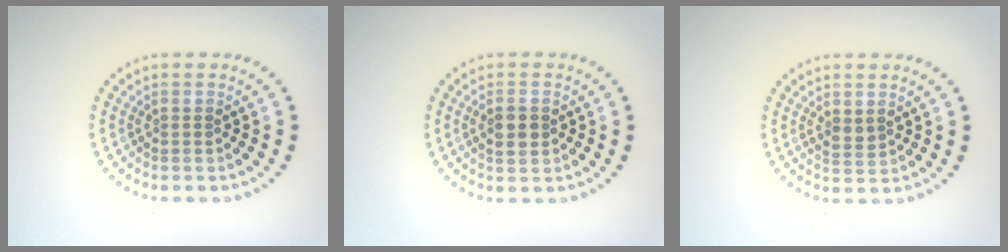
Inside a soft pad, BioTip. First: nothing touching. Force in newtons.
{"total": 2.2, "press": 2.2, "slide": 0.1}
{"total": 1.2, "press": 1.1, "slide": 0.3}